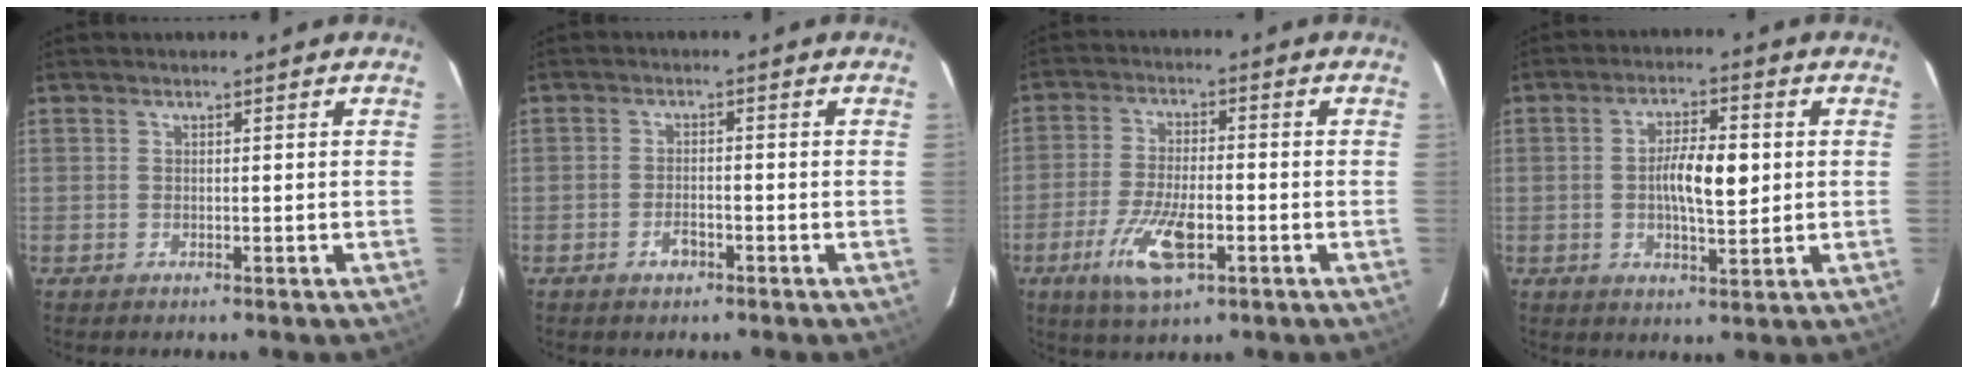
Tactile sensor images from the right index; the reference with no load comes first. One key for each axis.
{"total": 2.2, "fx": -1.3, "fy": 1.0, "fz": 1.4, "tx": -0.028, "ty": 0.002, "tz": -0.021}
{"total": 9.2, "fx": -3.8, "fy": 2.8, "fz": 7.9, "tx": -0.160, "ty": -0.013, "tz": -0.064}
{"total": 7.5, "fx": 0.3, "fy": 2.2, "fz": 7.1, "tx": -0.128, "ty": 0.008, "tz": 0.006}